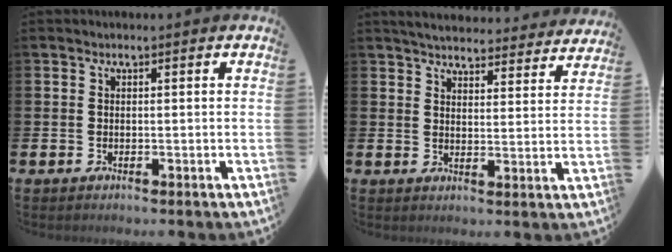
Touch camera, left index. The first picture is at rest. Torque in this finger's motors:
{"motor_torque": [1.06, -1.08, 0.15, 0.09]}